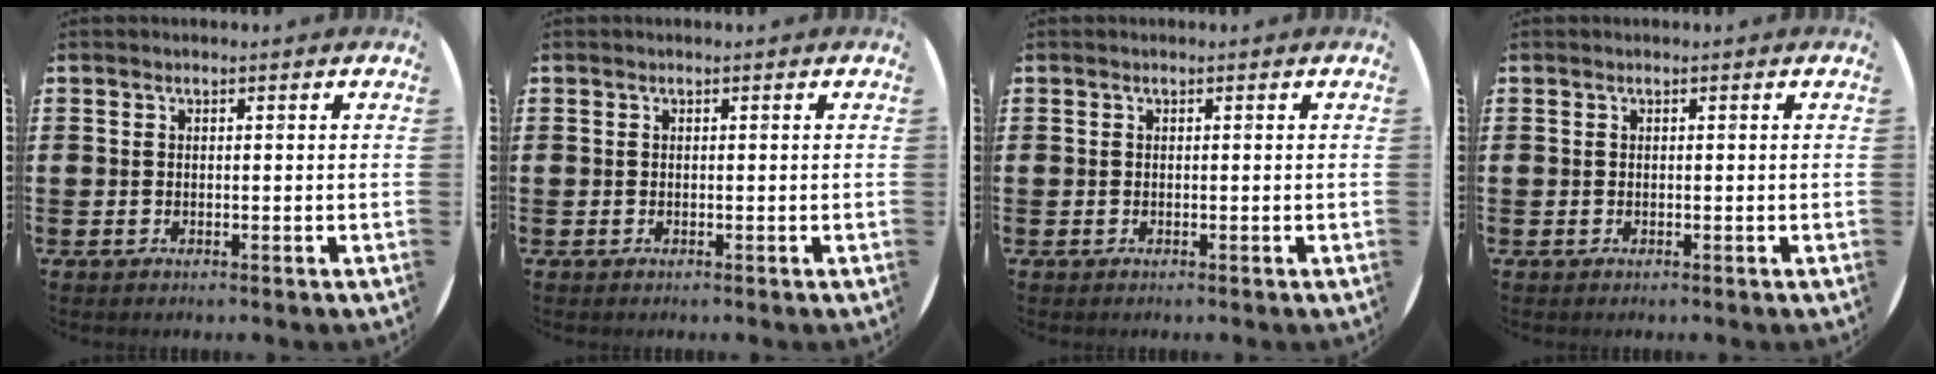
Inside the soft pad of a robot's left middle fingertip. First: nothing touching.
{"total": 0.0}
{"total": 0.0}
{"total": 0.0}